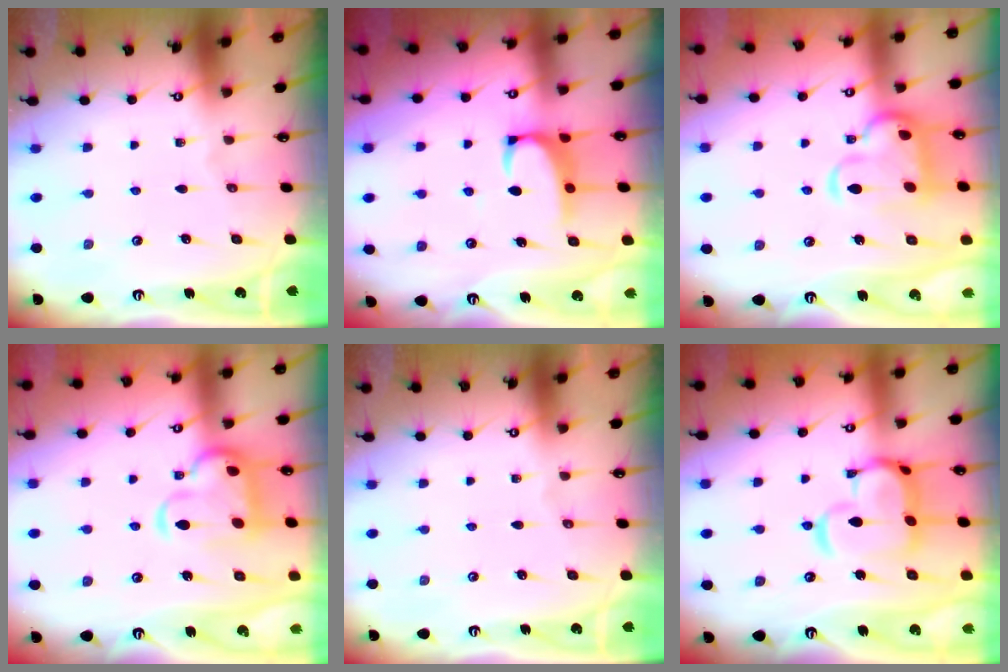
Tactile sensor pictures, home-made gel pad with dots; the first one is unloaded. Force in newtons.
{"total": 2.5, "press": 2.3, "slide": 0.8}
{"total": 7.8, "press": 7.5, "slide": 1.8}
{"total": 7.8, "press": 7.5, "slide": 1.8}
{"total": 0.0}
{"total": 9.0, "press": 9.0, "slide": 0.9}